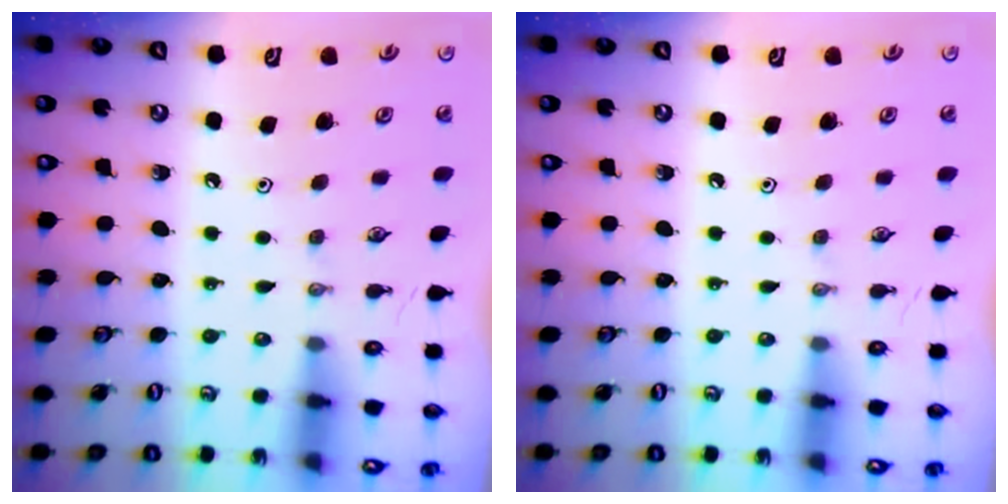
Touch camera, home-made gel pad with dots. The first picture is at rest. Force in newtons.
{"total": 0.0}